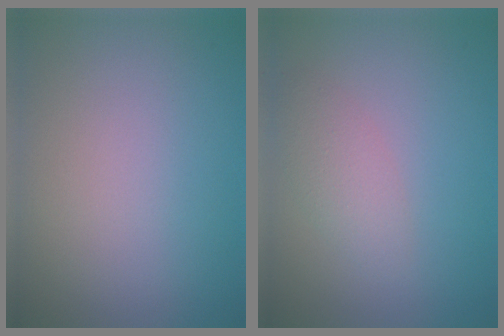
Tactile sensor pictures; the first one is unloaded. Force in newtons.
{"total": 2.1, "press": 2.1, "slide": 0.2}